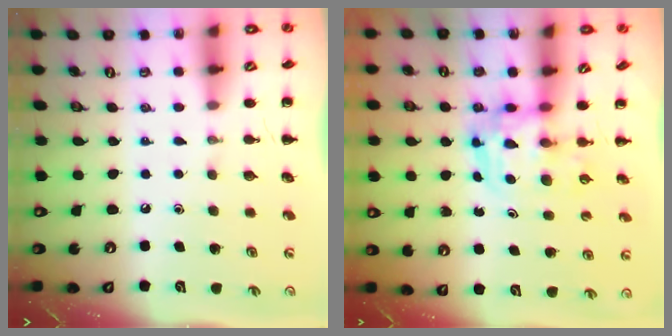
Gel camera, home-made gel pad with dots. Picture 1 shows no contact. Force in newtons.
{"total": 3.4, "press": 3.4, "slide": 0.6}